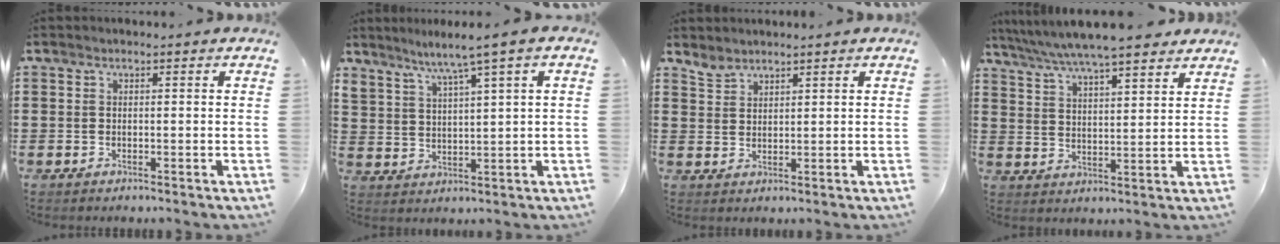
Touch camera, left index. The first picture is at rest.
{"total": 4.3, "force": [3.2, -0.4, 2.8], "torque": [-0.064, -0.015, 0.050]}
{"total": 2.3, "force": [2.2, 0.7, 0.2], "torque": [-0.009, -0.001, 0.044]}
{"total": 6.3, "force": [5.7, 0.3, 2.5], "torque": [-0.072, -0.023, 0.099]}